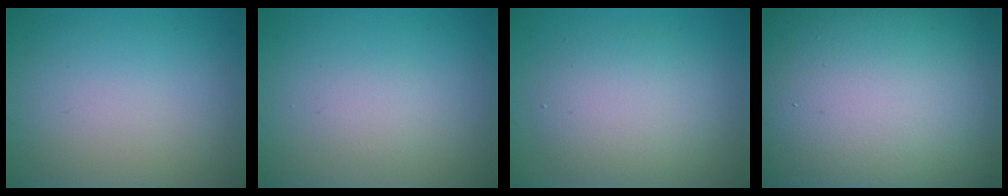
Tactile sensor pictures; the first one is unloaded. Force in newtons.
{"total": 1.1, "press": 1.1, "slide": 0.0}
{"total": 4.1, "press": 4.1, "slide": 0.1}
{"total": 24.9, "press": 24.8, "slide": 1.4}